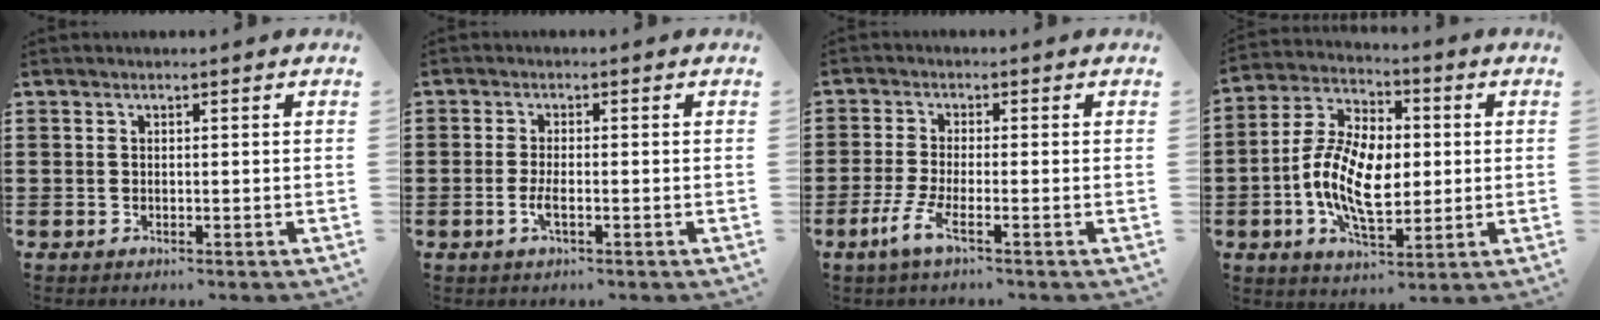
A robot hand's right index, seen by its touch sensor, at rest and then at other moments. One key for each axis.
{"total": 2.5, "fx": -0.9, "fy": 0.5, "fz": 2.3, "tx": -0.055, "ty": -0.007, "tz": -0.020}
{"total": 4.3, "fx": -2.2, "fy": 0.3, "fz": 3.7, "tx": -0.090, "ty": -0.016, "tz": -0.047}
{"total": 11.6, "fx": -1.2, "fy": 6.2, "fz": 9.7, "tx": -0.221, "ty": 0.000, "tz": -0.027}